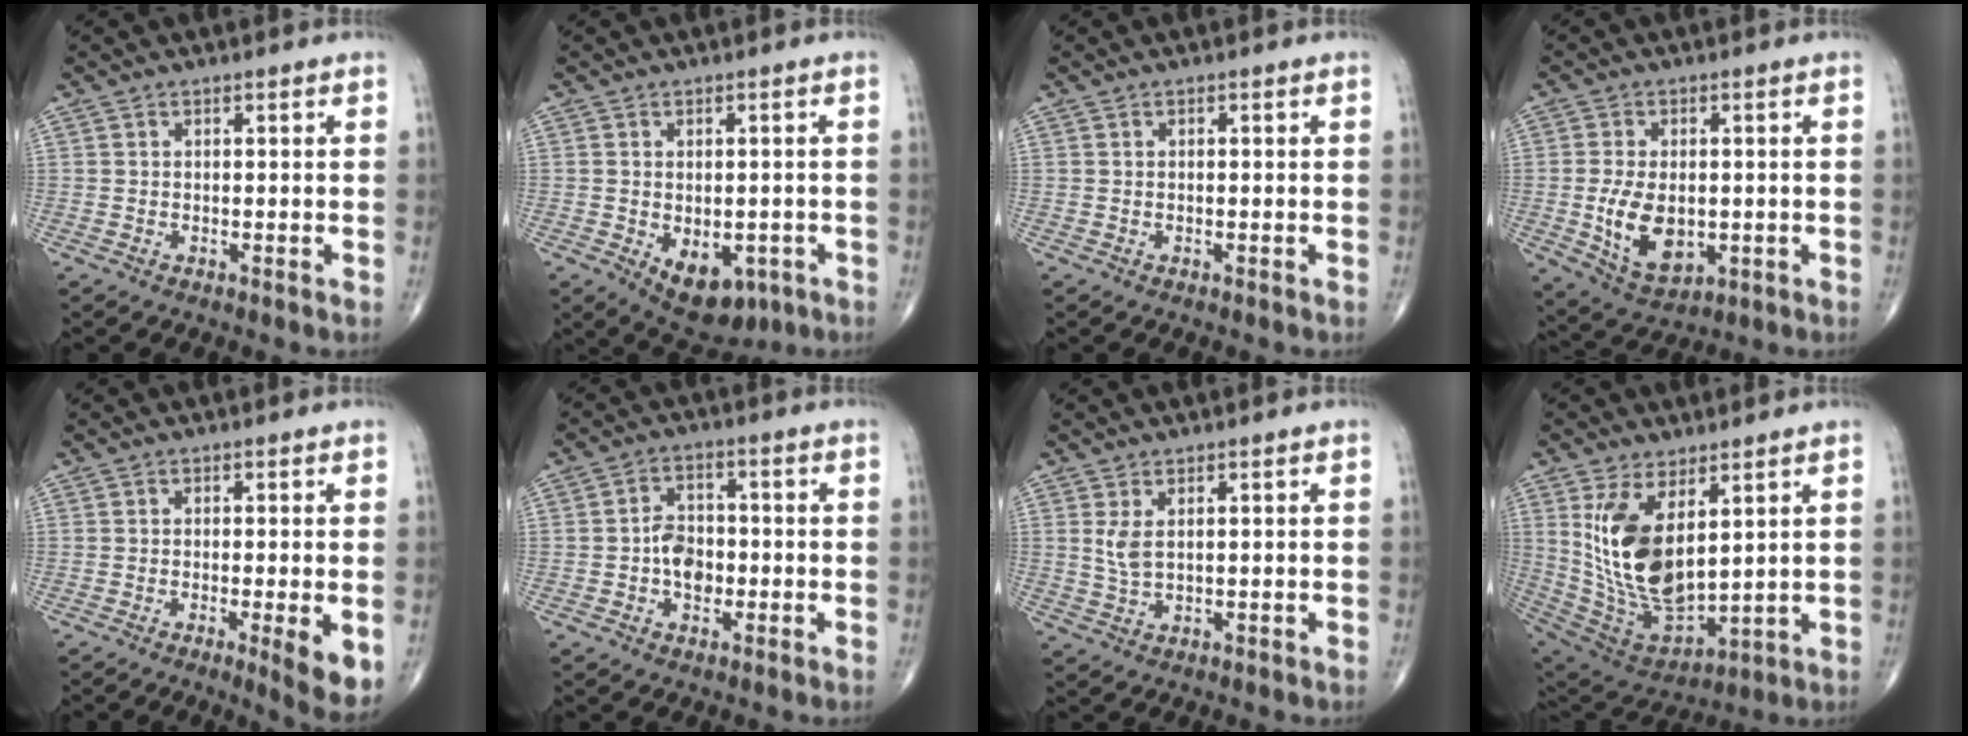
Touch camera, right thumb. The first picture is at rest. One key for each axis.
{"total": 9.3, "fx": -3.5, "fy": 5.8, "fz": 6.4, "tx": -0.068, "ty": 0.004, "tz": -0.036}
{"total": 0.0}
{"total": 10.3, "fx": -1.3, "fy": 6.3, "fz": 8.0, "tx": -0.128, "ty": -0.011, "tz": -0.006}
{"total": 5.9, "fx": -1.4, "fy": 0.9, "fz": 5.7, "tx": -0.085, "ty": -0.017, "tz": -0.024}
{"total": 5.7, "fx": -1.1, "fy": 4.1, "fz": 3.8, "tx": -0.042, "ty": 0.016, "tz": -0.024}
{"total": 3.1, "fx": 1.0, "fy": 1.4, "fz": 2.6, "tx": -0.054, "ty": -0.006, "tz": 0.029}
{"total": 16.9, "fx": 5.0, "fy": 8.4, "fz": 13.8, "tx": -0.252, "ty": -0.028, "tz": 0.121}